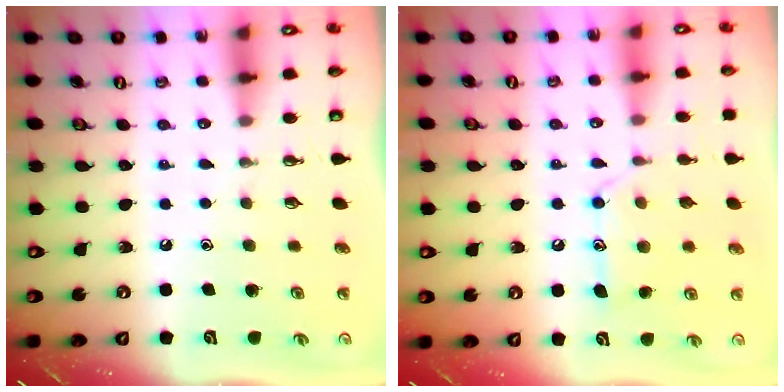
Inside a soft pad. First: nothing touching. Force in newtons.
{"total": 13.1, "press": 13.1, "slide": 1.0}